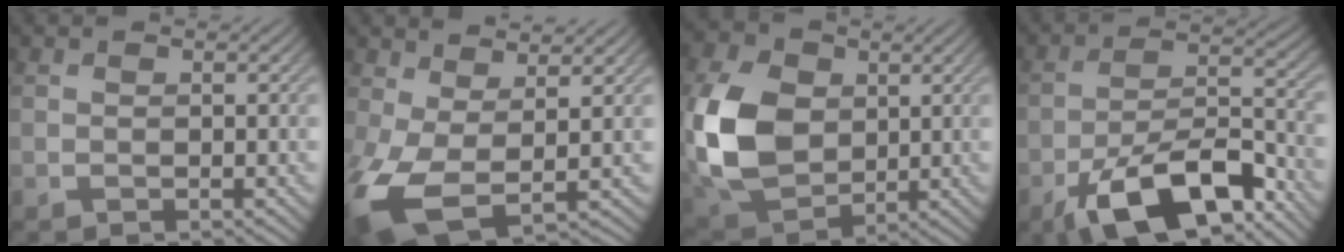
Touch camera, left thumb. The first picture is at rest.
{"total": 9.0, "force": [-0.5, 4.6, 7.8], "torque": [-0.197, -0.022, -0.006]}
{"total": 12.4, "force": [0.9, 9.0, 8.4], "torque": [-0.223, 0.004, 0.019]}
{"total": 14.0, "force": [-9.0, 4.9, 9.5], "torque": [-0.166, -0.003, -0.175]}